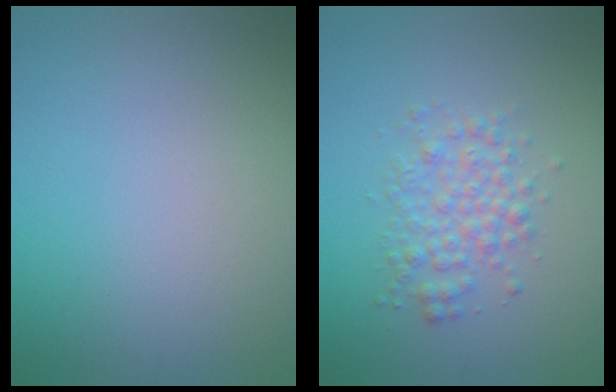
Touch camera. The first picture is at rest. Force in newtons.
{"total": 2.7, "press": 2.7, "slide": 0.0}